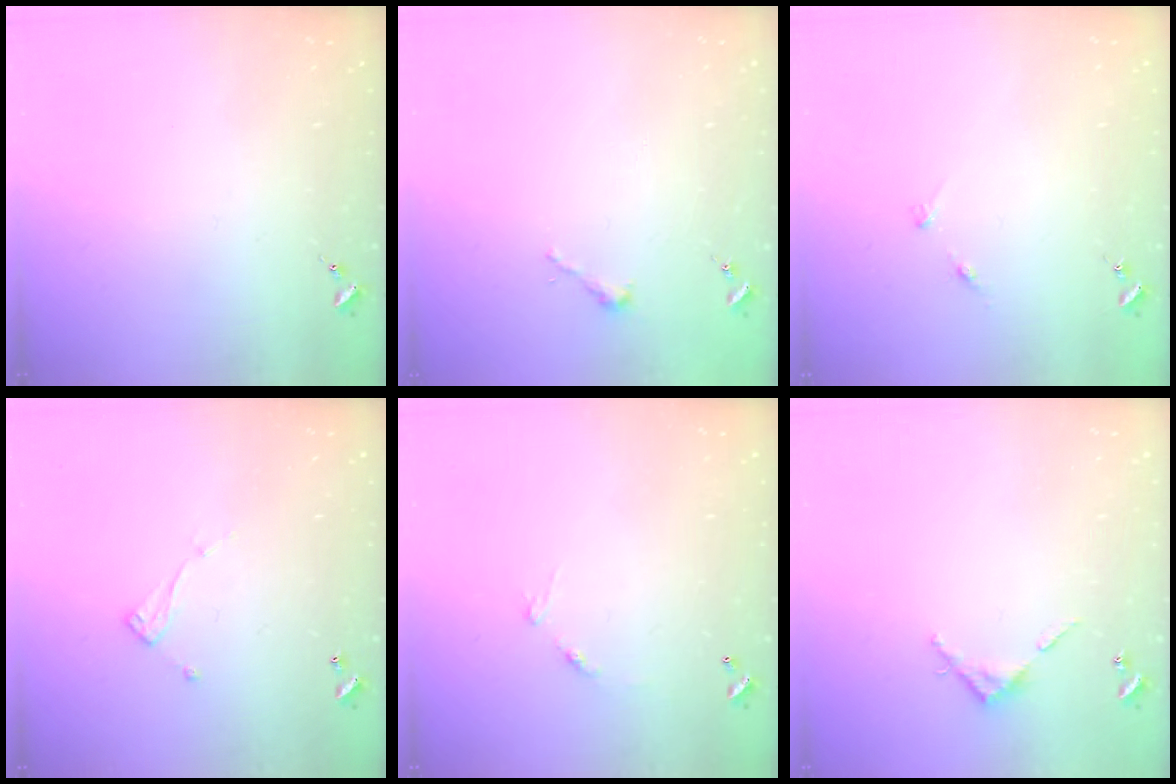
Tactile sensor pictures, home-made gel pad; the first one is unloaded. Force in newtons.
{"total": 2.5, "press": 2.5, "slide": 0.2}
{"total": 5.1, "press": 5.1, "slide": 0.6}
{"total": 6.6, "press": 6.6, "slide": 0.1}
{"total": 7.0, "press": 7.0, "slide": 0.5}
{"total": 4.5, "press": 4.5, "slide": 0.4}